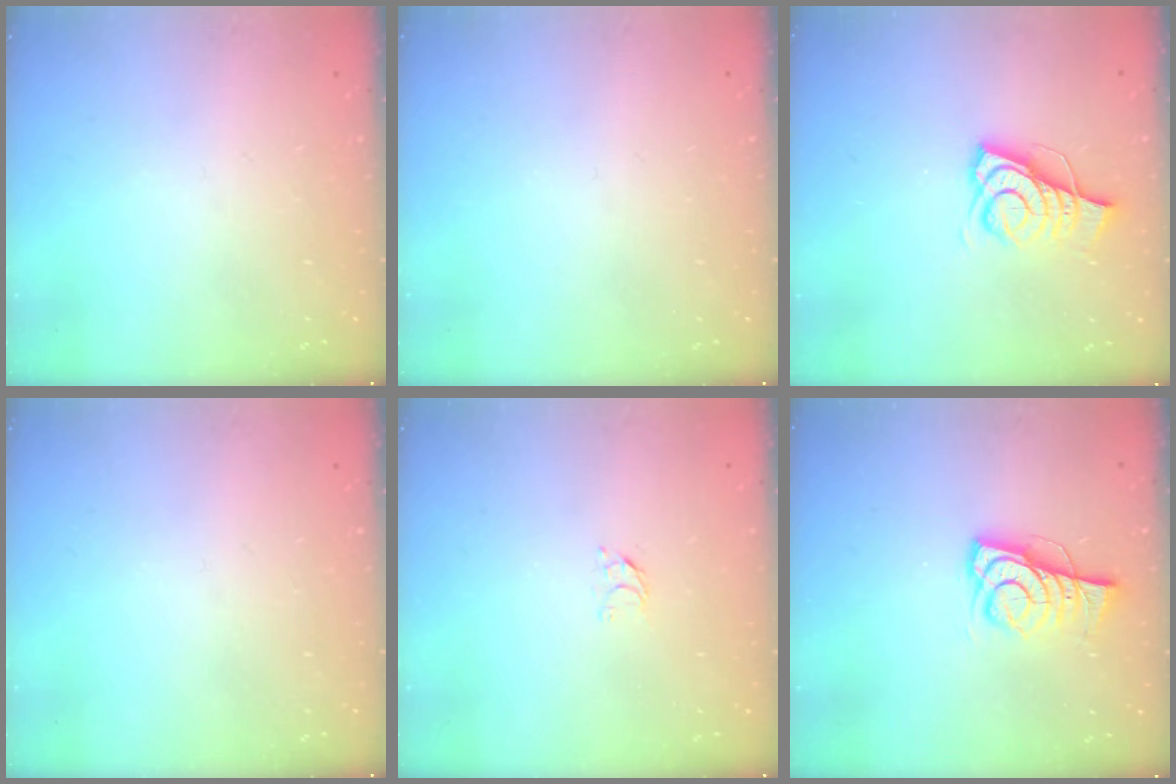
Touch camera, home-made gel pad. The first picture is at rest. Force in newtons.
{"total": 0.0}
{"total": 10.1, "press": 9.6, "slide": 3.1}
{"total": 0.0}
{"total": 2.8, "press": 2.8, "slide": 0.3}
{"total": 7.3, "press": 7.3, "slide": 0.9}